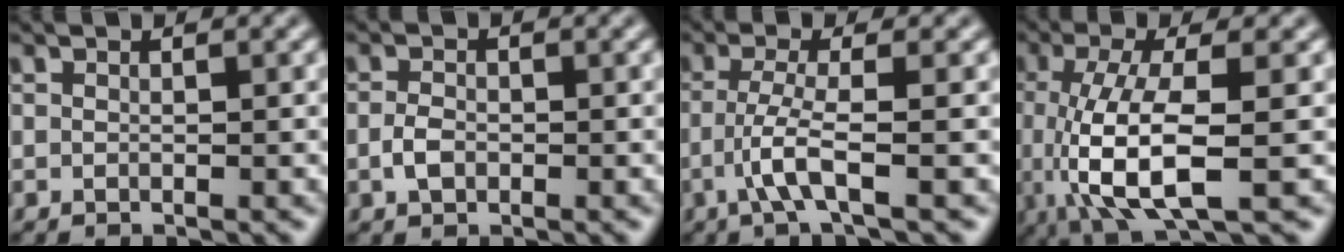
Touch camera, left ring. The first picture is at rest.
{"total": 1.7, "force": [-0.4, 1.2, 1.2], "torque": [-0.026, 0.001, -0.011]}
{"total": 3.2, "force": [-1.1, 0.3, 3.0], "torque": [-0.066, 0.004, -0.029]}
{"total": 7.8, "force": [-1.1, 2.4, 7.3], "torque": [-0.151, -0.010, -0.017]}